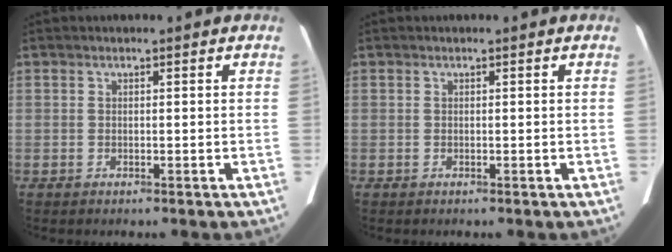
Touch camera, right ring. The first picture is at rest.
{"total": 0.0}